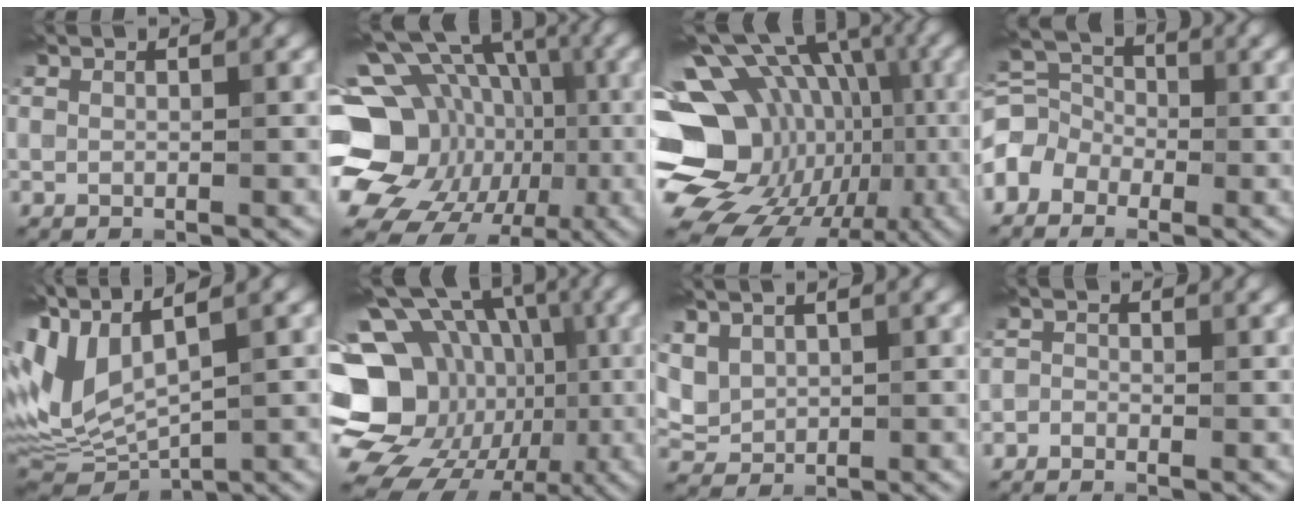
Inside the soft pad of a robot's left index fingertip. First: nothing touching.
{"total": 21.5, "force": [-5.1, 18.5, 9.8], "torque": [-0.162, 0.019, -0.106]}
{"total": 19.3, "force": [-4.1, 15.5, 10.8], "torque": [-0.161, 0.031, -0.064]}
{"total": 4.1, "force": [-2.6, 3.0, 1.1], "torque": [-0.012, 0.012, -0.059]}
{"total": 9.8, "force": [2.7, 4.3, 8.4], "torque": [-0.222, 0.010, 0.067]}
{"total": 20.5, "force": [-5.3, 17.0, 10.1], "torque": [-0.158, 0.008, -0.104]}
{"total": 2.6, "force": [0.9, 2.0, 1.4], "torque": [-0.035, 0.002, 0.026]}
{"total": 1.2, "force": [-1.1, 0.3, -0.2], "torque": [0.007, -0.003, -0.023]}